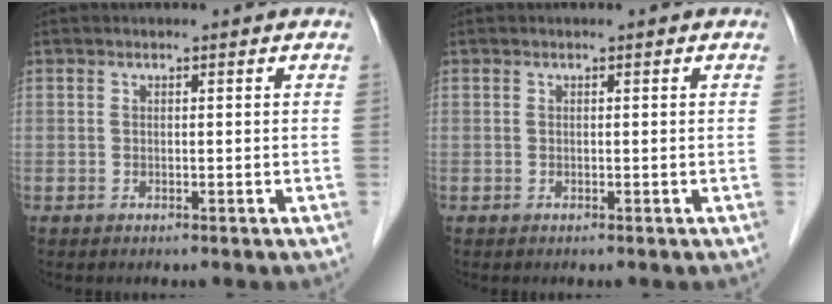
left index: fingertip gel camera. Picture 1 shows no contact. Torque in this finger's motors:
{"motor_torque": [0.01, 0.00, -0.01, 0.00]}